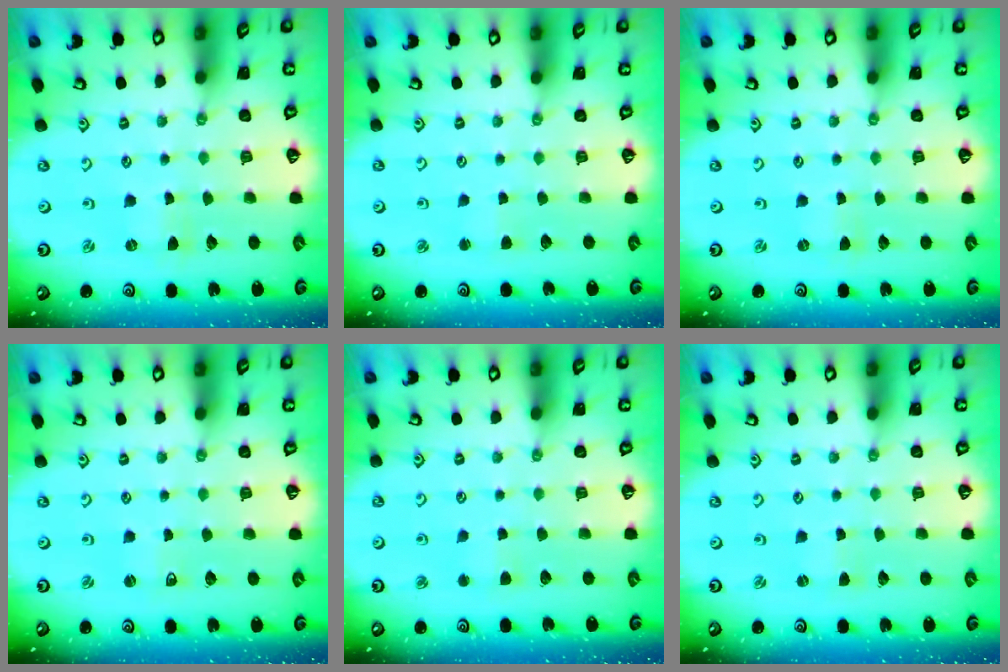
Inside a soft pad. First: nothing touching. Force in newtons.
{"total": 2.5, "press": 2.5, "slide": 0.2}
{"total": 0.0}
{"total": 1.9, "press": 1.8, "slide": 0.4}
{"total": 2.6, "press": 2.6, "slide": 0.4}
{"total": 0.9, "press": 0.9, "slide": 0.2}